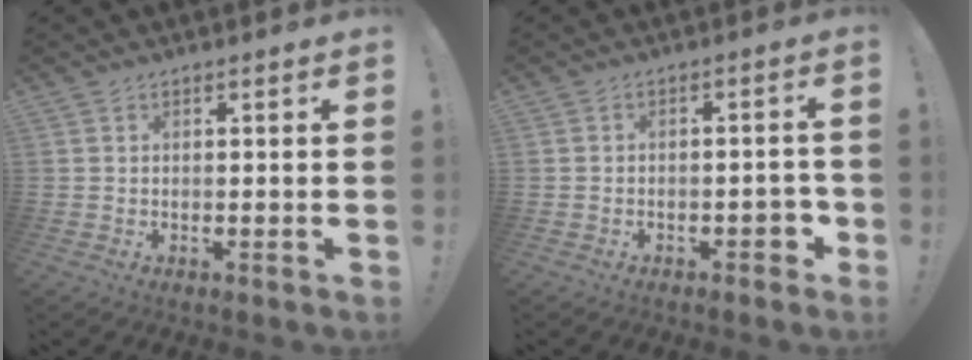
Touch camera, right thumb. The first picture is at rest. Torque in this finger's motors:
{"motor_torque": [0.59, 0.56, 0.12, -0.38, 0.15]}